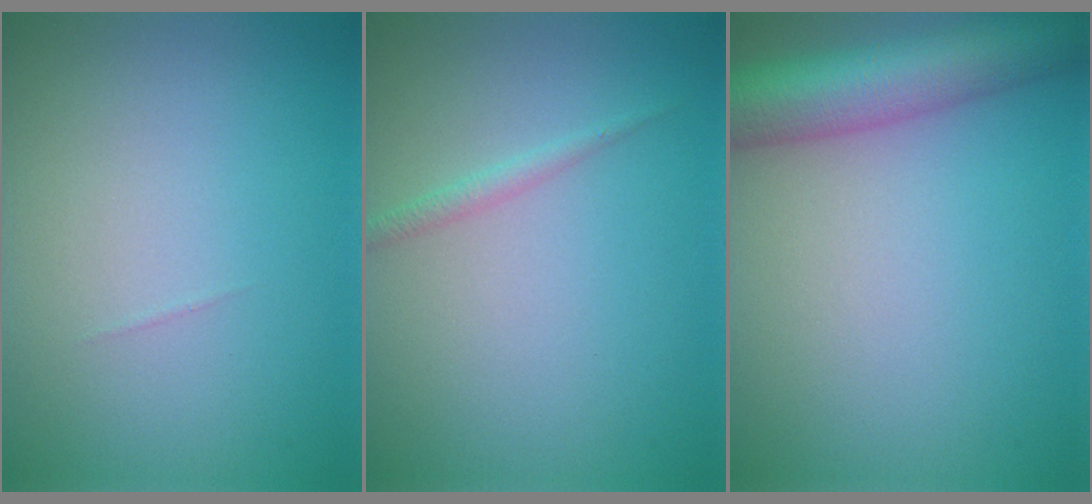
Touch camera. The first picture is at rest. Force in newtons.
{"total": 1.0, "press": 1.0, "slide": 0.1}
{"total": 7.8, "press": 7.8, "slide": 0.4}